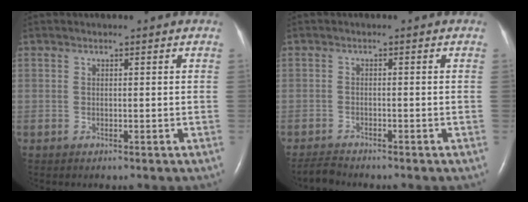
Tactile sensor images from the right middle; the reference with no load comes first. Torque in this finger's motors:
{"motor_torque": [0.12, -0.13, 0.02, -0.01]}